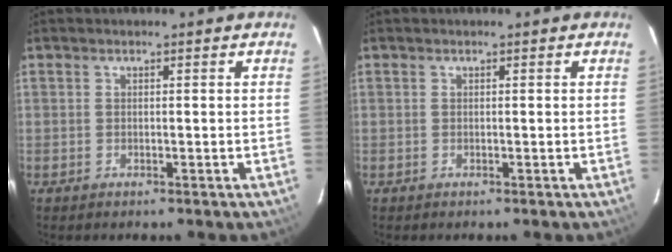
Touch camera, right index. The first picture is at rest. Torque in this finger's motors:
{"motor_torque": [0.03, 0.04, -0.03, 0.00]}